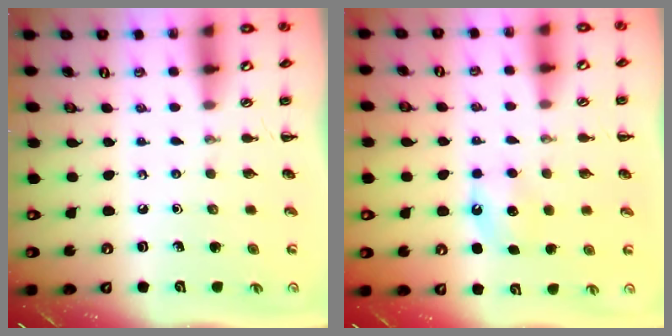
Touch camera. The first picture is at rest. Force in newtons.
{"total": 6.0, "press": 5.8, "slide": 1.6}